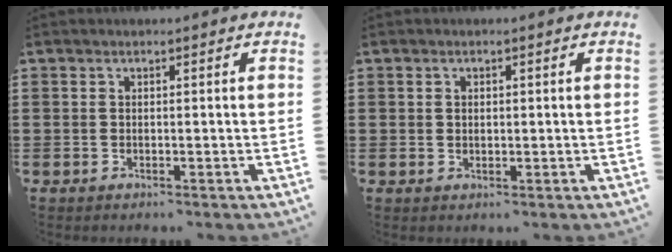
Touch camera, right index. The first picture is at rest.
{"total": 0.7, "force": [0.5, 0.3, 0.3], "torque": [-0.007, 0.005, 0.010]}